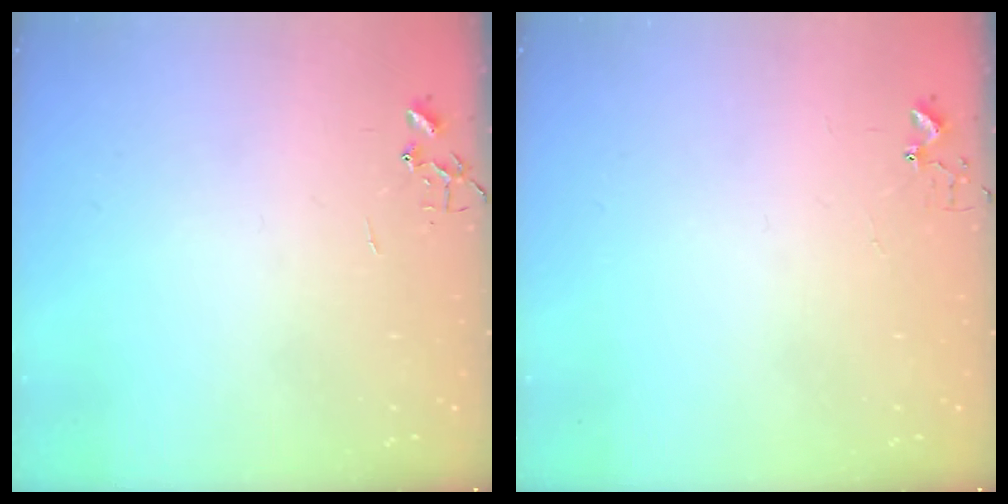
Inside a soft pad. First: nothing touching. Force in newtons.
{"total": 2.7, "press": 2.7, "slide": 0.2}